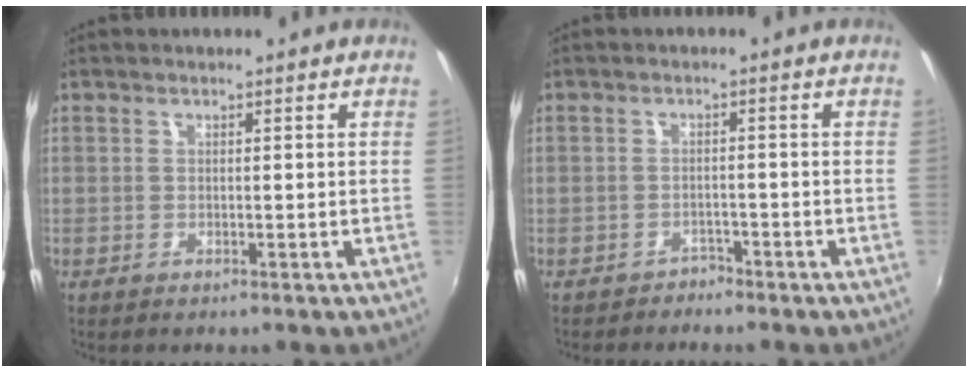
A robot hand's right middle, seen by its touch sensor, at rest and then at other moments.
{"total": 2.0, "force": [-1.7, 0.9, -0.2], "torque": [0.001, 0.005, -0.028]}